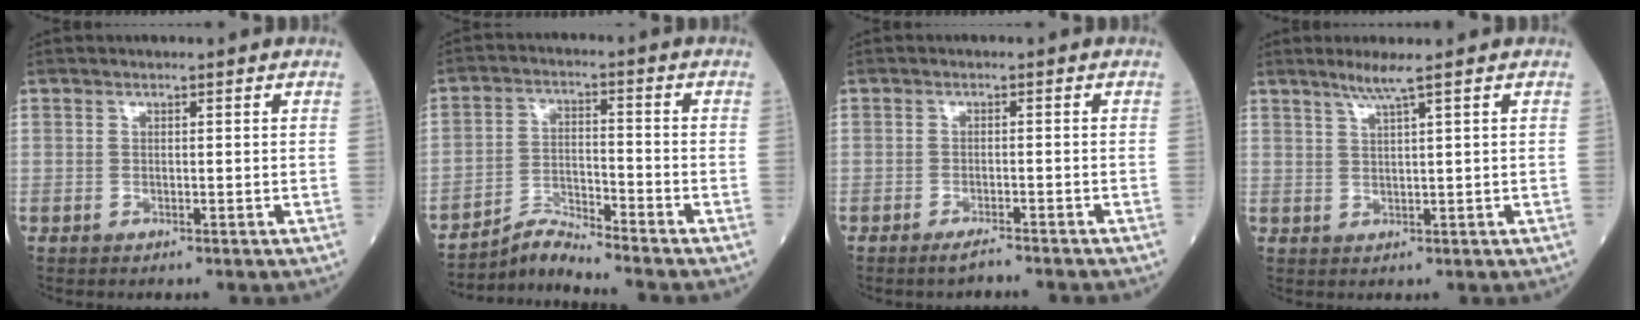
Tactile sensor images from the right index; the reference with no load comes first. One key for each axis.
{"total": 5.6, "fx": -5.4, "fy": -1.4, "fz": 0.0, "tx": -0.013, "ty": -0.008, "tz": -0.101}
{"total": 3.0, "fx": -2.7, "fy": -0.1, "fz": 1.4, "tx": -0.024, "ty": -0.003, "tz": -0.039}
{"total": 2.9, "fx": 2.0, "fy": -0.8, "fz": 1.9, "tx": -0.044, "ty": -0.004, "tz": 0.043}